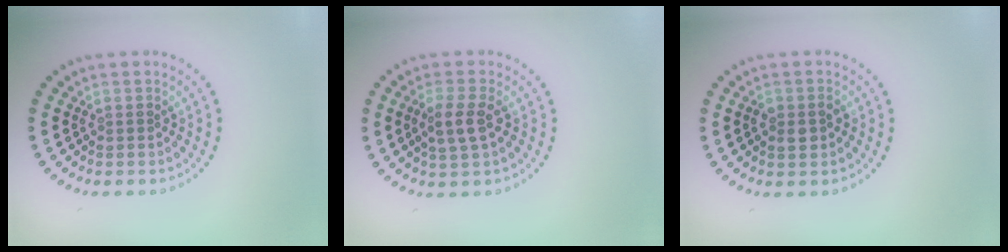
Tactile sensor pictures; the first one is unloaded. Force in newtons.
{"total": 2.7, "press": 2.6, "slide": 0.7}
{"total": 1.6, "press": 1.5, "slide": 0.2}